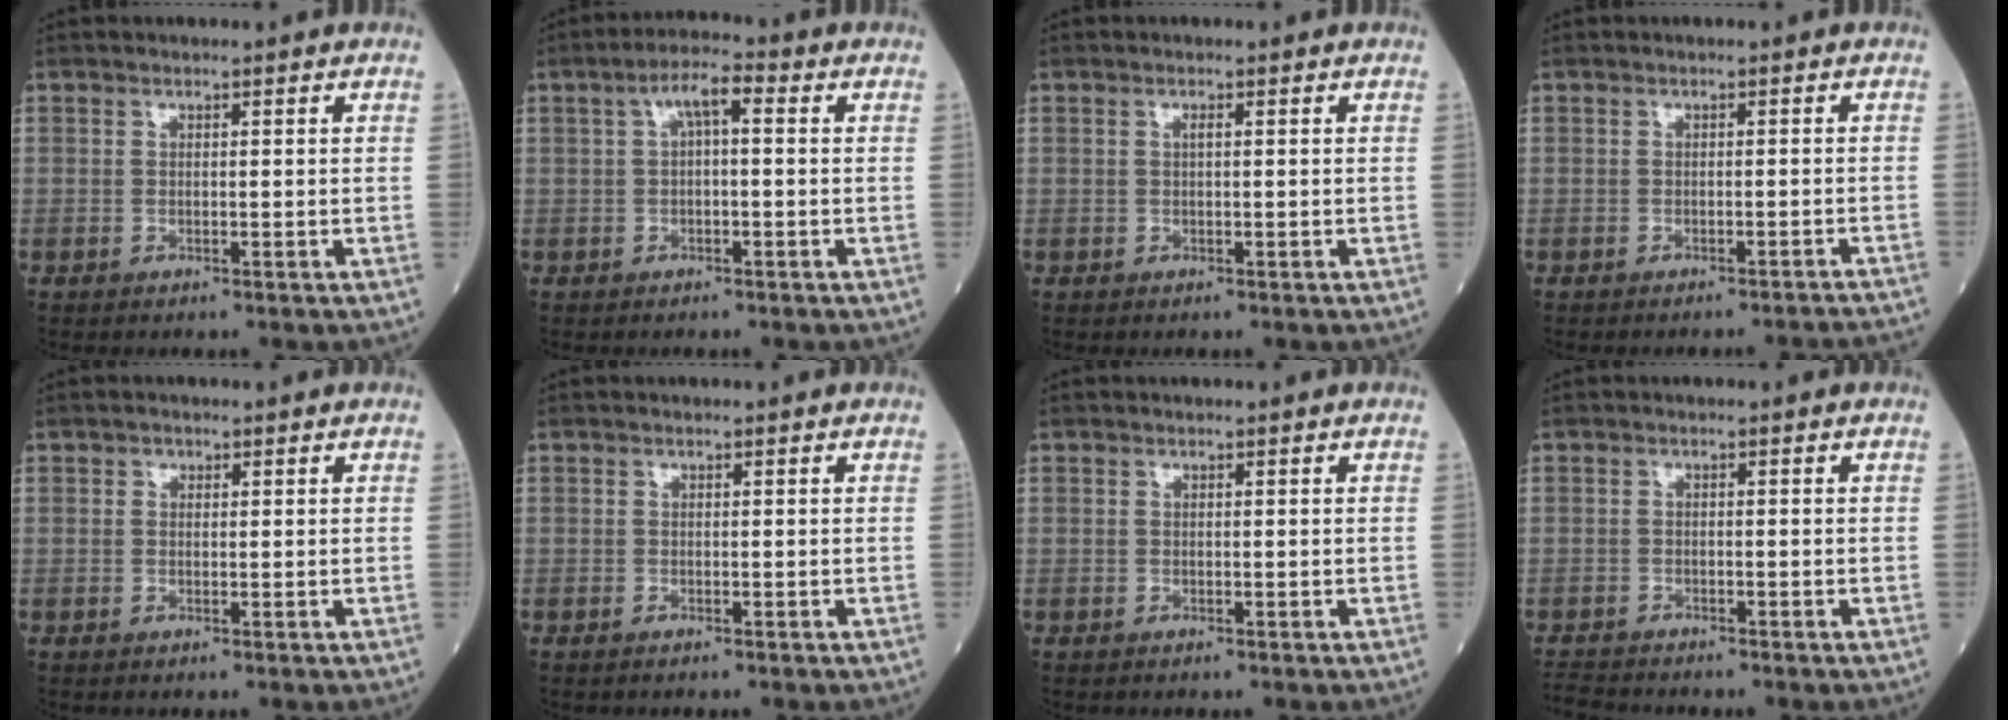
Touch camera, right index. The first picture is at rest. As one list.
[{"total": 4.6, "force": [1.0, 1.2, 4.3], "torque": [-0.079, 0.022, 0.016]}, {"total": 0.6, "force": [0.1, 0.0, 0.6], "torque": [-0.013, 0.001, 0.002]}, {"total": 8.0, "force": [-7.8, -0.6, 1.5], "torque": [-0.007, -0.008, -0.079]}, {"total": 0.7, "force": [0.3, 0.6, 0.2], "torque": [-0.001, 0.000, 0.002]}, {"total": 0.0}, {"total": 0.0}, {"total": 2.6, "force": [-2.6, 0.0, -0.2], "torque": [-0.001, -0.017, -0.049]}]